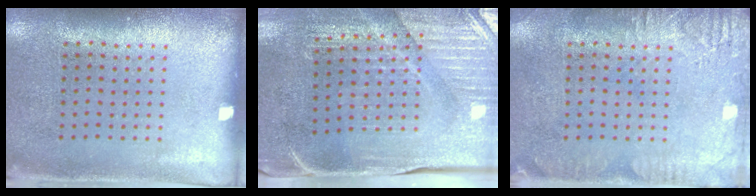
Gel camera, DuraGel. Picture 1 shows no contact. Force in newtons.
{"total": 3.8, "press": 3.7, "slide": 0.9}
{"total": 2.6, "press": 2.5, "slide": 0.4}